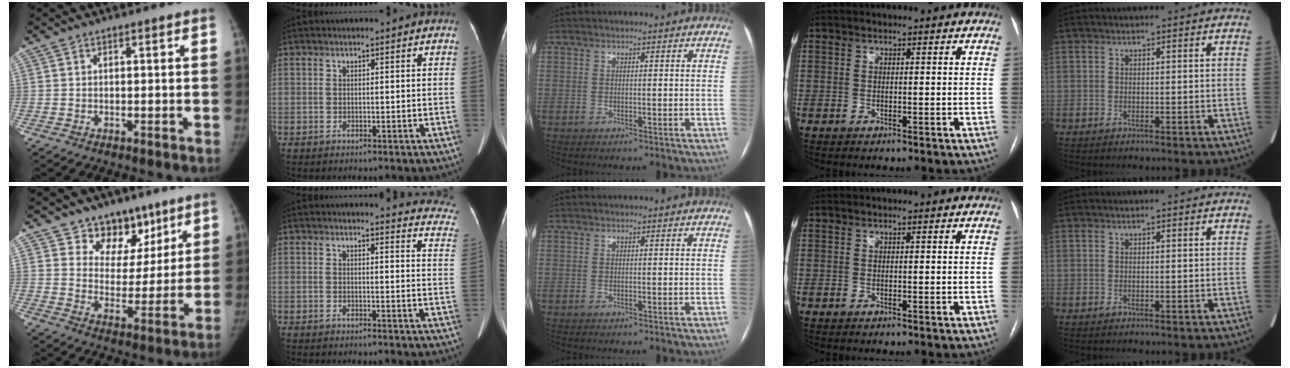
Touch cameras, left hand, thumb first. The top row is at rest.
{"thumb": {"total": 11.3, "force": [7.4, 7.8, 3.3], "torque": [0.004, -0.039, 0.122]}, "index": {"total": 10.5, "force": [10.4, 1.2, 1.0], "torque": [0.027, -0.094, 0.067]}}